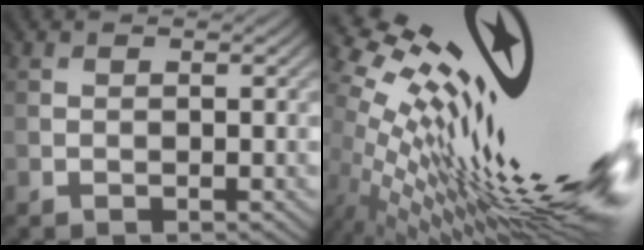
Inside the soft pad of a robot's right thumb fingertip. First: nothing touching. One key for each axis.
{"total": 19.4, "fx": 5.9, "fy": 6.0, "fz": 17.4, "tx": -0.251, "ty": 0.012, "tz": 0.096}